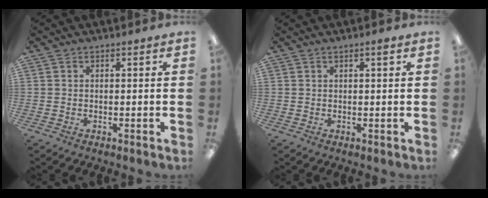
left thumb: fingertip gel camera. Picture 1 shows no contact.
{"total": 1.3, "force": [0.7, 0.1, 1.0], "torque": [-0.022, -0.001, 0.012]}